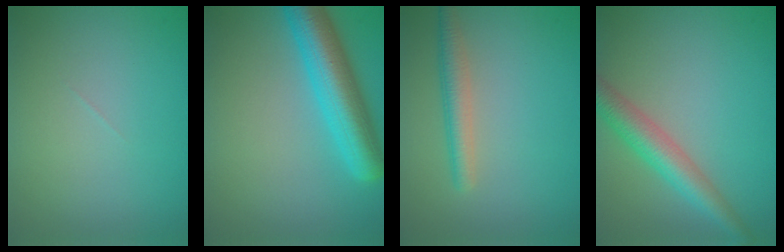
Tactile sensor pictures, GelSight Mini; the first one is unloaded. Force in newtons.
{"total": 7.1, "press": 7.1, "slide": 0.3}
{"total": 2.6, "press": 2.6, "slide": 0.1}
{"total": 4.6, "press": 4.6, "slide": 0.1}